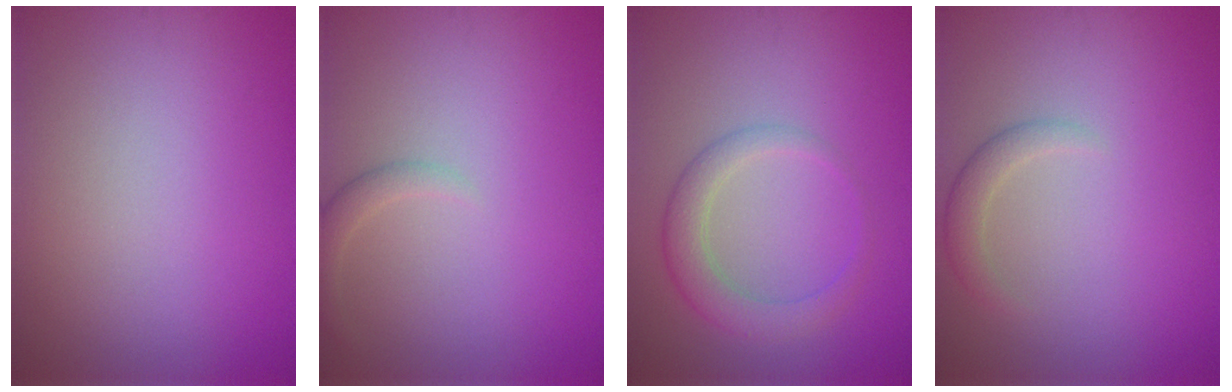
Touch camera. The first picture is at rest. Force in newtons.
{"total": 1.5, "press": 1.5, "slide": 0.2}
{"total": 3.1, "press": 3.1, "slide": 0.2}
{"total": 1.7, "press": 1.7, "slide": 0.2}